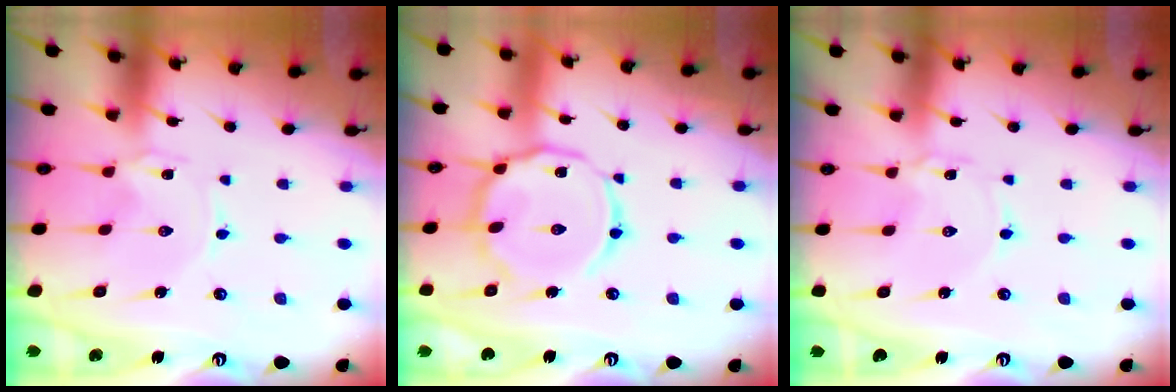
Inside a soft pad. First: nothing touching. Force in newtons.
{"total": 13.1, "press": 13.1, "slide": 1.0}
{"total": 1.9, "press": 1.8, "slide": 0.3}